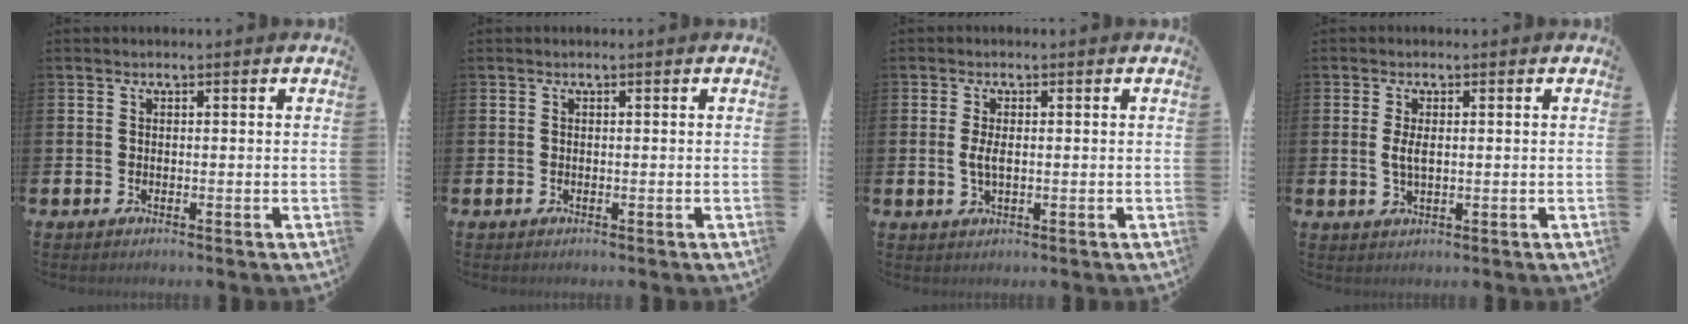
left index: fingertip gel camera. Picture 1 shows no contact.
{"total": 0.0}
{"total": 2.3, "force": [0.1, 0.9, 2.1], "torque": [-0.039, 0.003, 0.000]}
{"total": 2.4, "force": [0.4, 1.0, 2.2], "torque": [-0.043, 0.004, 0.005]}